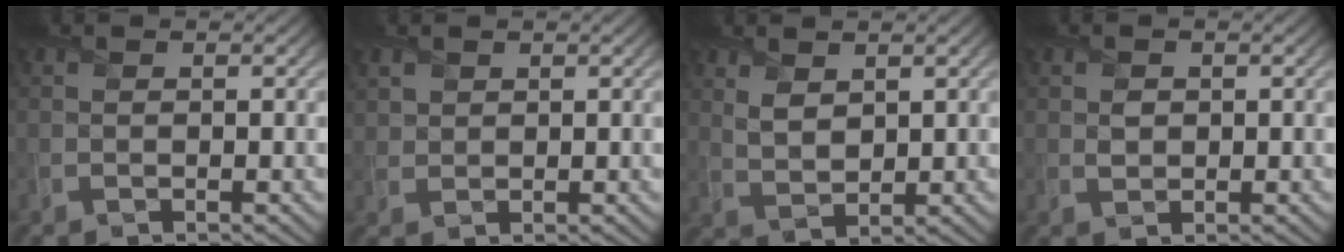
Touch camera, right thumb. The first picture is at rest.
{"total": 2.3, "force": [1.6, 1.6, 0.6], "torque": [-0.018, 0.004, 0.033]}
{"total": 3.2, "force": [1.8, 1.7, 2.1], "torque": [-0.055, -0.005, 0.040]}
{"total": 1.3, "force": [0.2, 1.0, 0.8], "torque": [-0.020, -0.002, 0.006]}